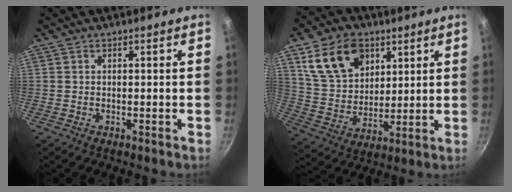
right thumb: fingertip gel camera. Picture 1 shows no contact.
{"total": 16.0, "force": [7.2, 11.1, 9.0], "torque": [-0.129, -0.019, 0.139]}